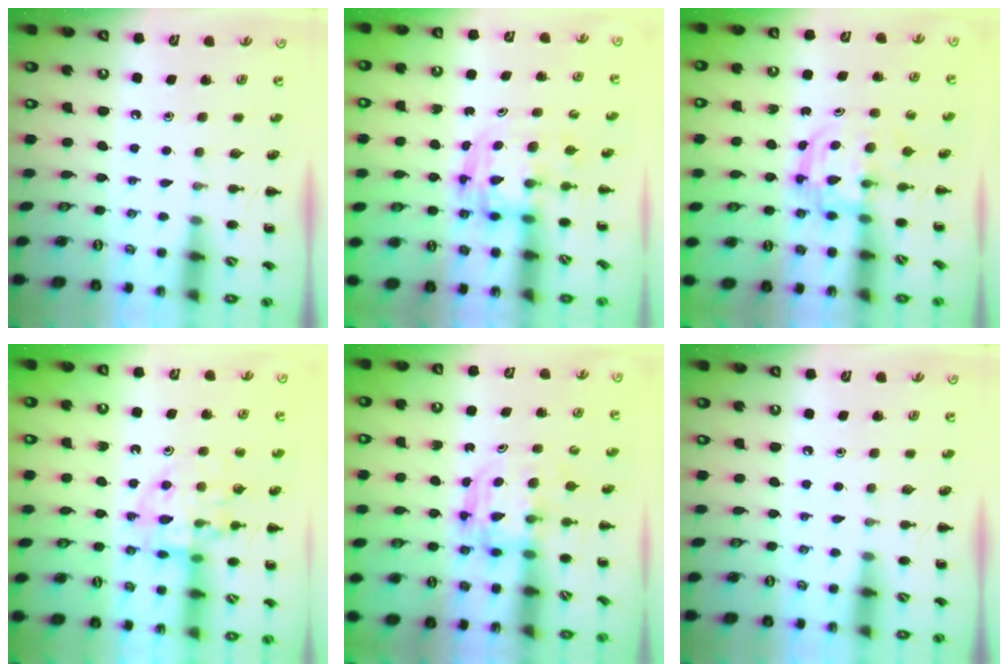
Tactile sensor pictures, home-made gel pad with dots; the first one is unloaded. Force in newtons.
{"total": 3.5, "press": 3.4, "slide": 0.7}
{"total": 3.2, "press": 3.1, "slide": 0.4}
{"total": 13.3, "press": 13.2, "slide": 1.8}
{"total": 3.8, "press": 3.8, "slide": 0.3}
{"total": 0.0}